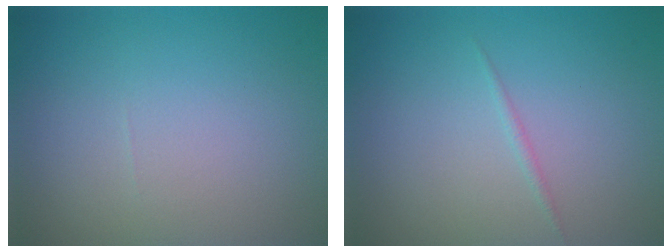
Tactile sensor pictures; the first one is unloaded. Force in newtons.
{"total": 0.5, "press": 0.5, "slide": 0.0}